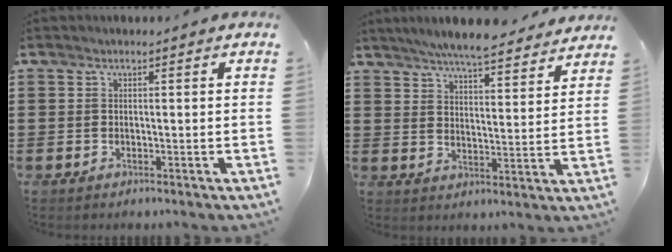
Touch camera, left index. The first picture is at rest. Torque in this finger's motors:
{"motor_torque": [2.14, 0.00, 0.78, 0.17]}